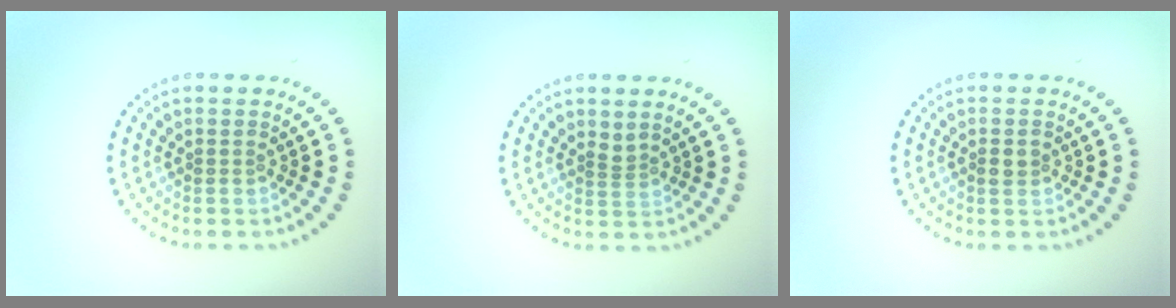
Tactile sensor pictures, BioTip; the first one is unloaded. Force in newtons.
{"total": 0.8, "press": 0.4, "slide": 0.7}
{"total": 1.0, "press": 1.0, "slide": 0.0}